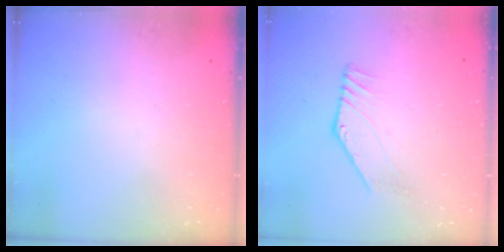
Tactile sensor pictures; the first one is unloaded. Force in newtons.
{"total": 2.8, "press": 2.8, "slide": 0.1}